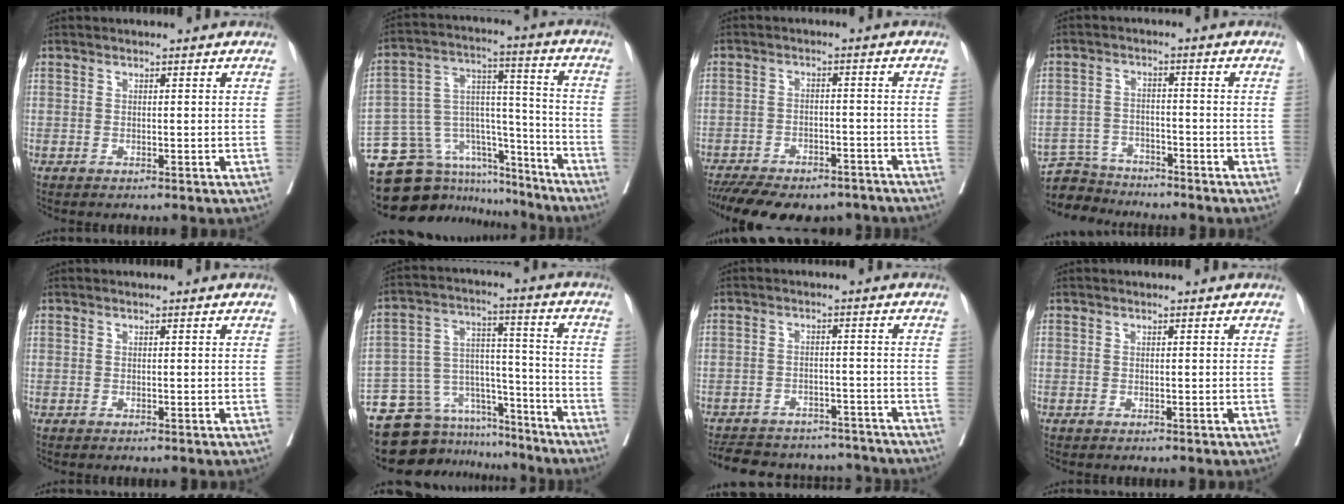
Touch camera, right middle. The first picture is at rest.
{"total": 15.5, "force": [-13.4, 7.3, 2.6], "torque": [-0.042, 0.078, -0.210]}
{"total": 17.5, "force": [-14.4, 6.8, 7.3], "torque": [-0.171, -0.005, -0.195]}
{"total": 5.8, "force": [-5.7, 1.3, -0.7], "torque": [0.013, 0.001, -0.102]}
{"total": 0.0}
{"total": 15.3, "force": [-14.0, 5.9, 1.7], "torque": [-0.032, 0.054, -0.220]}
{"total": 16.3, "force": [-14.7, 5.6, 4.3], "torque": [-0.103, 0.007, -0.192]}
{"total": 0.0}